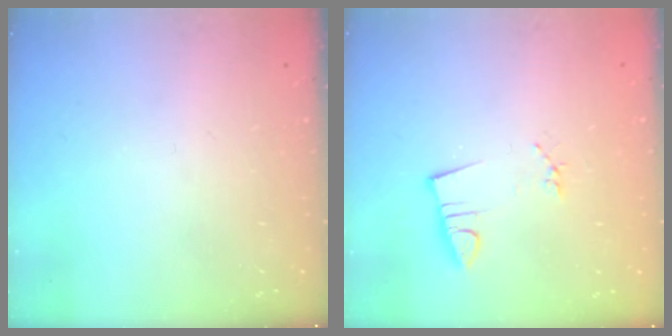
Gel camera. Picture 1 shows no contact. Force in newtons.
{"total": 2.9, "press": 1.4, "slide": 2.5}